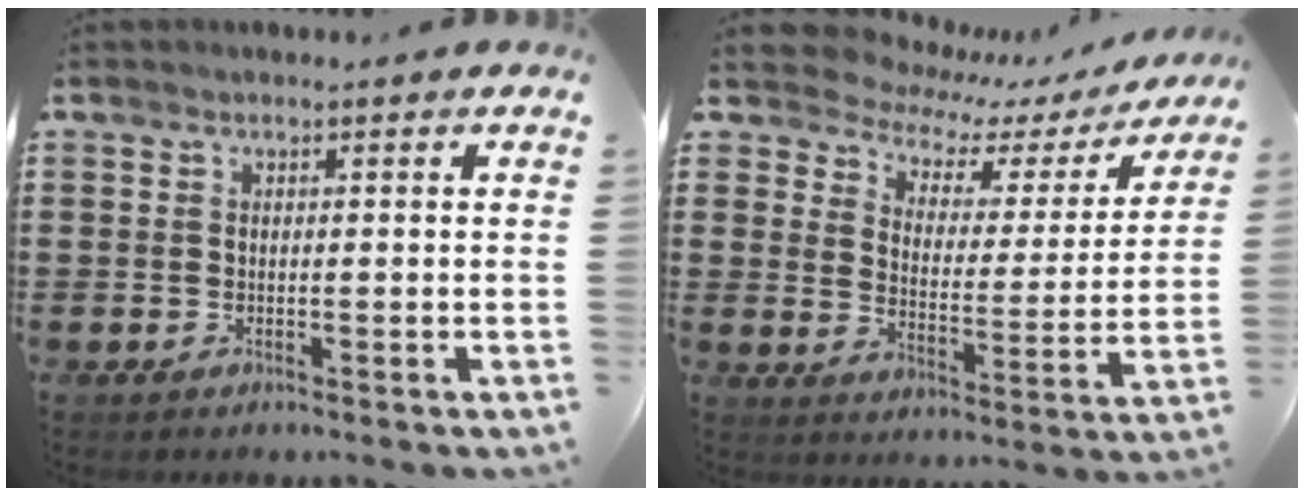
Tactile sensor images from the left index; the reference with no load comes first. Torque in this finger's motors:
{"motor_torque": [2.14, 0.00, 0.24, -0.01]}